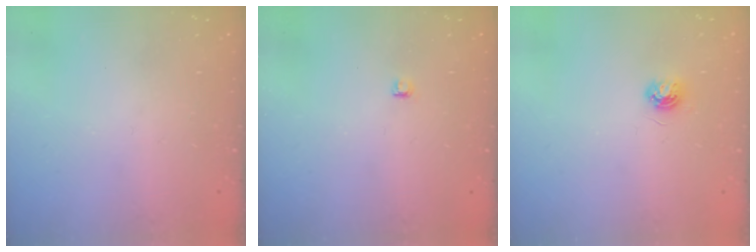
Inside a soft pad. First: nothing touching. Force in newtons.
{"total": 2.8, "press": 2.7, "slide": 0.3}
{"total": 5.2, "press": 5.1, "slide": 0.6}